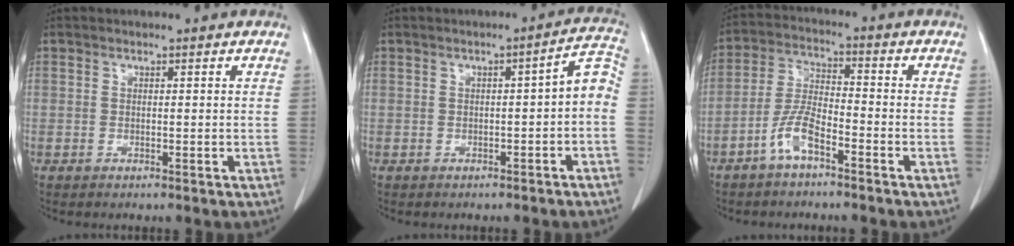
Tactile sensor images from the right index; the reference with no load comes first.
{"total": 5.0, "force": [-1.3, 1.3, 4.7], "torque": [-0.053, 0.026, -0.018]}
{"total": 6.4, "force": [-3.9, 1.5, 4.8], "torque": [-0.107, 0.006, -0.078]}